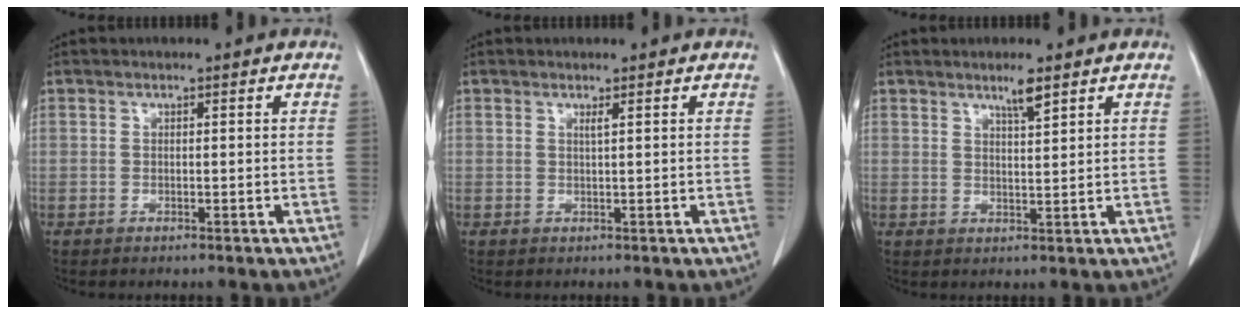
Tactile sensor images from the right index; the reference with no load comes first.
{"total": 0.7, "force": [0.4, -0.2, 0.5], "torque": [-0.017, -0.004, 0.010]}
{"total": 2.9, "force": [2.1, 0.0, 2.0], "torque": [-0.038, -0.003, 0.038]}